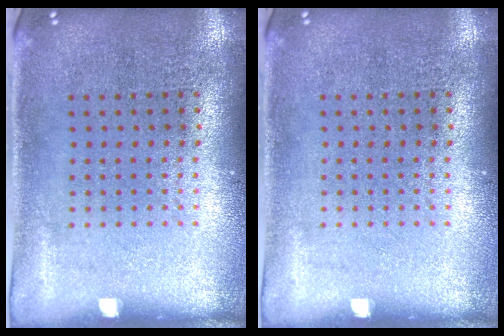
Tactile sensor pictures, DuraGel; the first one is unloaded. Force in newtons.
{"total": 0.0}